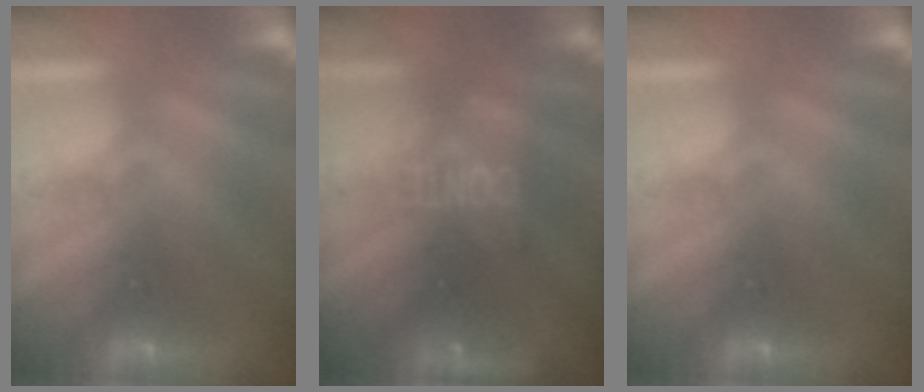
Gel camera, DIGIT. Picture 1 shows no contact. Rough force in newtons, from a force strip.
{"total": 7.1}
{"total": 0.0}